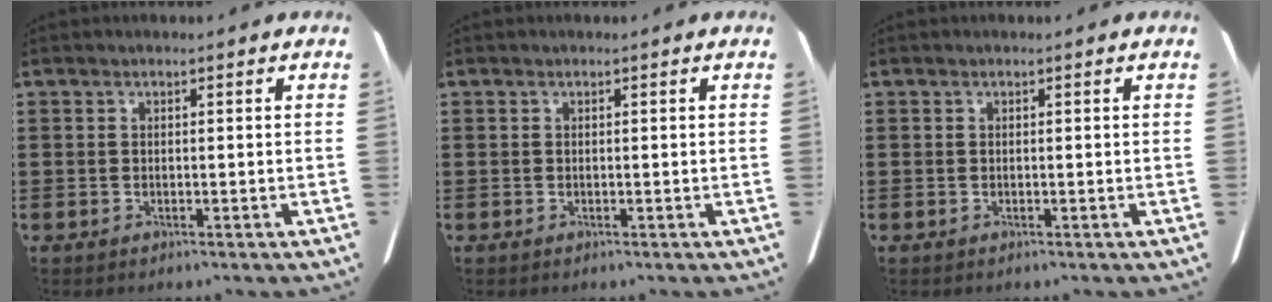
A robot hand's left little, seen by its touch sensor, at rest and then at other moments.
{"total": 0.0}
{"total": 0.0}